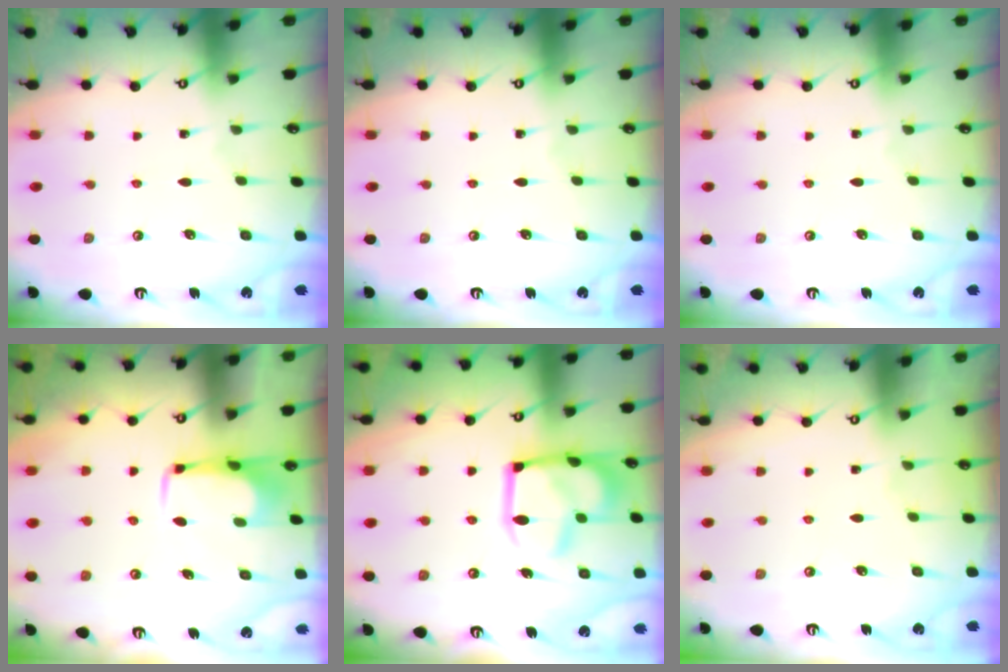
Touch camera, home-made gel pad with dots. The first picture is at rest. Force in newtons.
{"total": 0.0}
{"total": 0.0}
{"total": 1.5, "press": 1.5, "slide": 0.4}
{"total": 14.6, "press": 14.5, "slide": 1.8}
{"total": 1.3, "press": 1.1, "slide": 0.8}